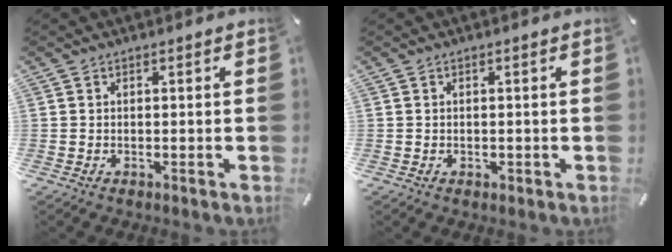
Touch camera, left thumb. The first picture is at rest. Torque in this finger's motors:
{"motor_torque": [-0.29, -0.25, 0.15, 0.14, 0.00]}